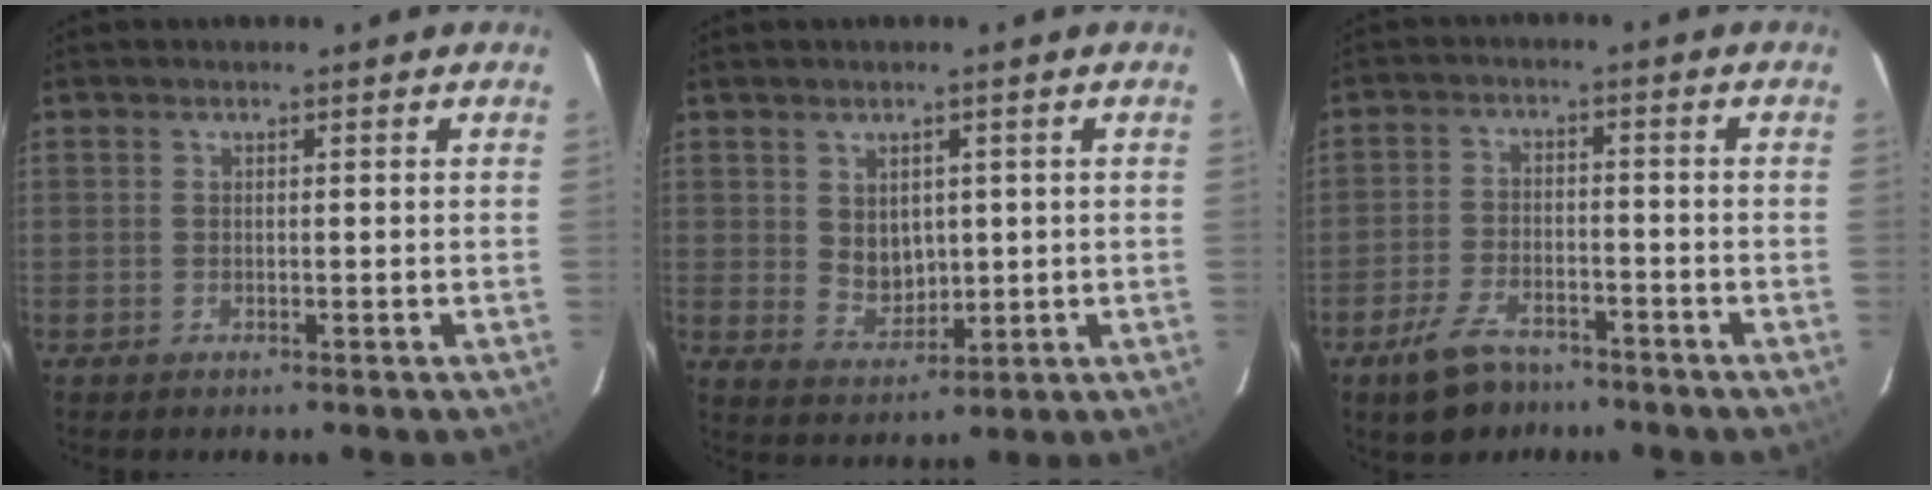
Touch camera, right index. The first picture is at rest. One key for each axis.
{"total": 5.2, "fx": 1.3, "fy": 4.2, "fz": 2.8, "tx": -0.046, "ty": 0.000, "tz": 0.036}
{"total": 8.4, "fx": -6.1, "fy": 4.4, "fz": 3.9, "tx": -0.105, "ty": 0.005, "tz": -0.100}